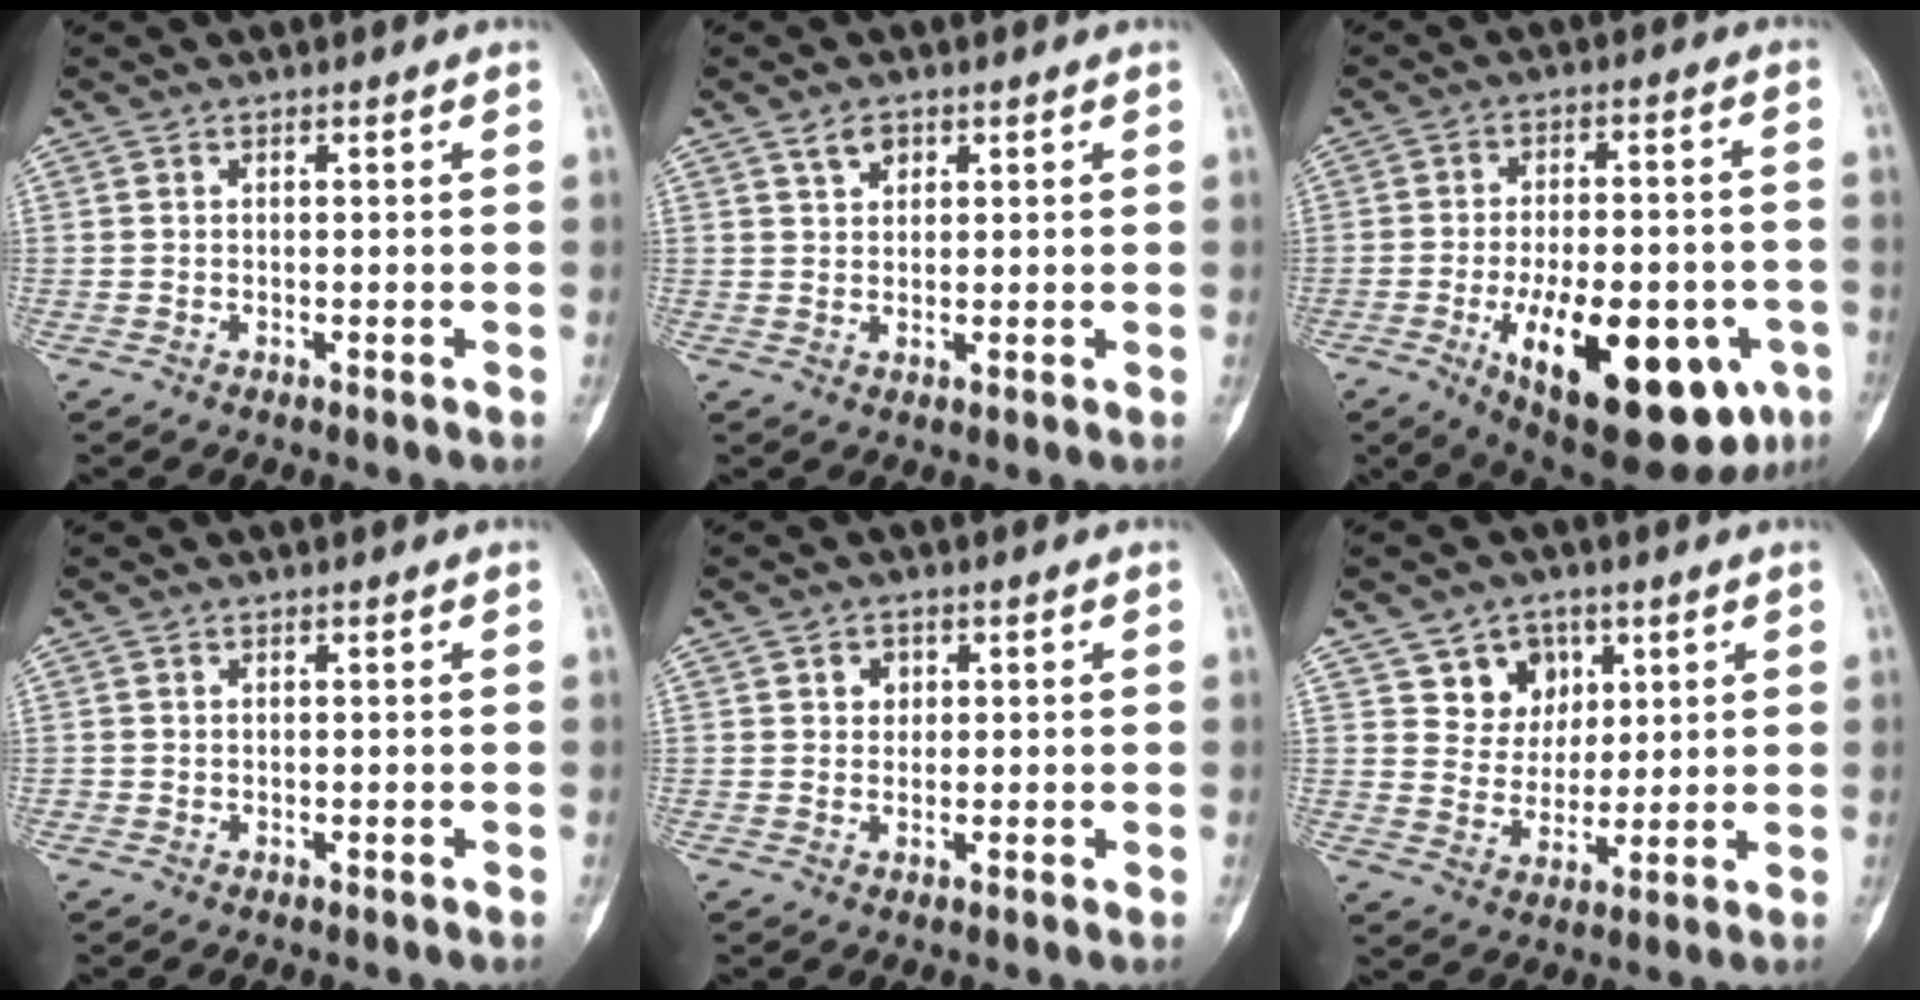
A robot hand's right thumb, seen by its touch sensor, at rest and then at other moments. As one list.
[{"total": 2.8, "force": [1.6, 1.8, 1.4], "torque": [-0.016, -0.007, 0.030]}, {"total": 24.3, "force": [-8.9, 10.4, 20.1], "torque": [-0.253, 0.004, -0.109]}, {"total": 0.0}, {"total": 2.4, "force": [0.7, 2.0, 1.1], "torque": [-0.003, -0.001, 0.008]}, {"total": 8.1, "force": [4.0, 6.8, 2.0], "torque": [0.007, -0.019, 0.072]}]